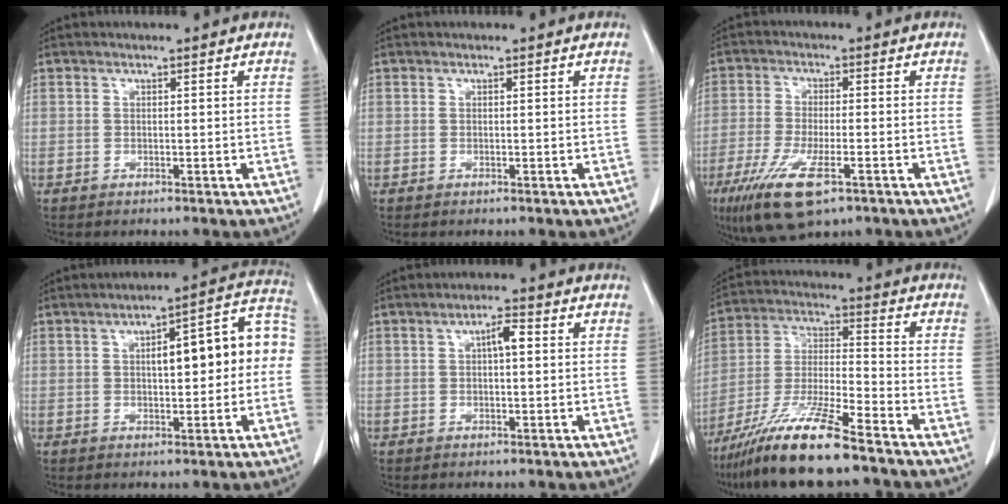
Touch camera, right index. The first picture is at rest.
{"total": 0.0}
{"total": 10.7, "force": [-5.9, 2.7, 8.5], "torque": [-0.163, -0.026, -0.098]}
{"total": 12.3, "force": [0.8, 3.6, 11.8], "torque": [-0.155, 0.049, 0.013]}
{"total": 3.2, "force": [0.6, 0.8, 3.1], "torque": [-0.051, 0.008, 0.009]}
{"total": 14.3, "force": [-10.6, 0.7, 9.6], "torque": [-0.194, -0.027, -0.196]}